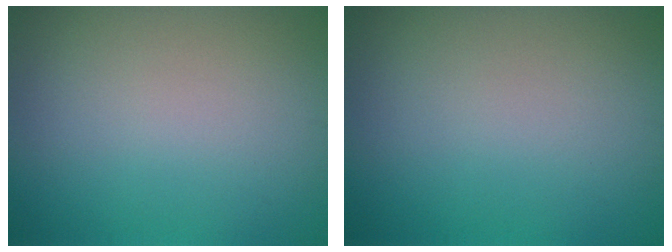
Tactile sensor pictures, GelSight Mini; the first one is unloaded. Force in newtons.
{"total": 0.0}